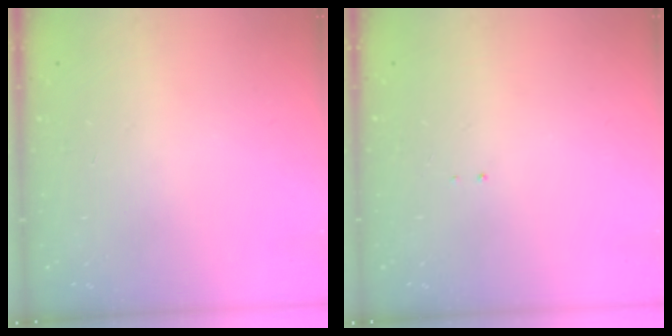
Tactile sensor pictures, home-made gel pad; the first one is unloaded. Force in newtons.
{"total": 0.7, "press": 0.7, "slide": 0.1}